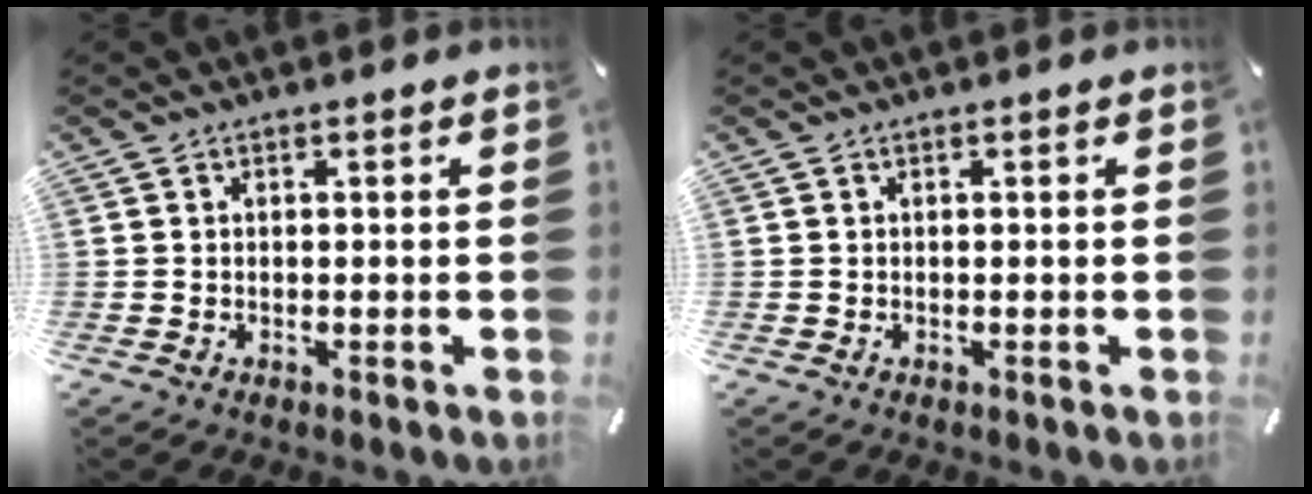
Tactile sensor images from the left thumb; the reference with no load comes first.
{"total": 0.0}